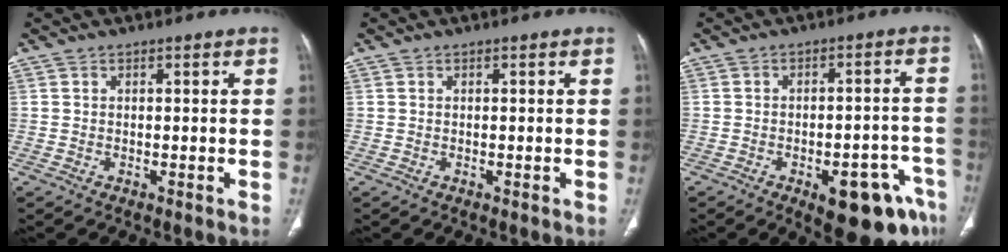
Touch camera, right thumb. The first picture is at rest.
{"total": 0.0}
{"total": 14.6, "force": [-7.1, 6.0, 11.2], "torque": [-0.088, 0.028, -0.078]}